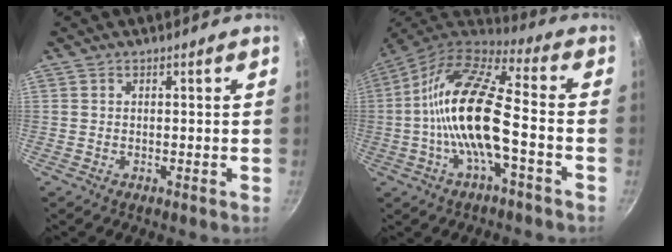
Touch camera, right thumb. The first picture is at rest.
{"total": 17.5, "force": [-3.2, 5.9, 16.2], "torque": [-0.307, 0.040, -0.079]}